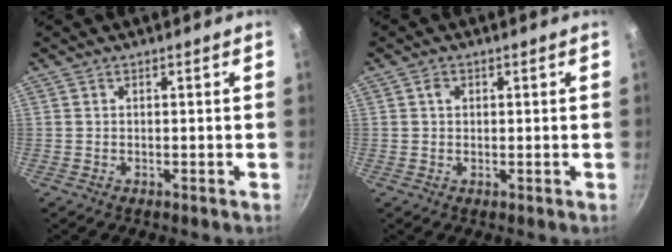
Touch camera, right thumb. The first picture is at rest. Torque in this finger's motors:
{"motor_torque": [-0.38, 0.56, 0.12, 0.27, 0.12]}